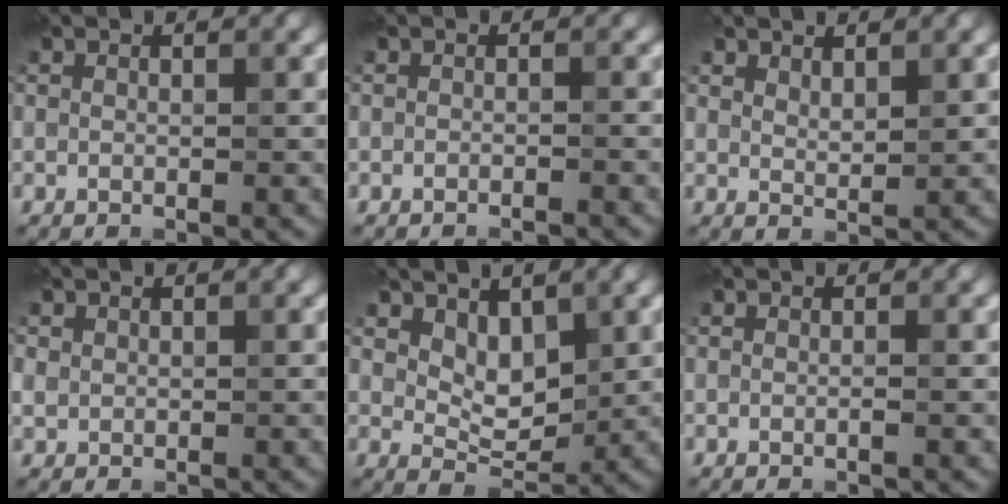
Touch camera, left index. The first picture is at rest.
{"total": 1.3, "force": [-1.2, 0.2, 0.5], "torque": [-0.003, -0.003, -0.027]}
{"total": 1.7, "force": [1.4, 0.4, 0.8], "torque": [-0.018, 0.001, 0.026]}
{"total": 0.9, "force": [0.4, 0.8, 0.2], "torque": [-0.007, 0.000, 0.011]}
{"total": 3.5, "force": [1.6, 2.0, 2.3], "torque": [-0.045, -0.011, 0.028]}
{"total": 0.6, "force": [-0.2, 0.2, 0.5], "torque": [-0.009, 0.001, -0.006]}